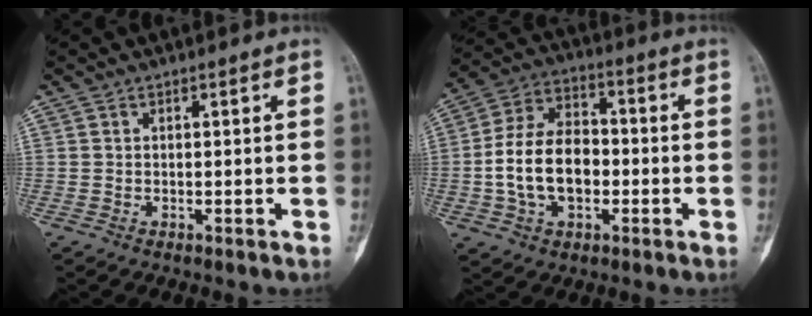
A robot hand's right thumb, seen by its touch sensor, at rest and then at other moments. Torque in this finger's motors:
{"motor_torque": [1.74, 2.18, 0.97, -0.73, 0.53]}